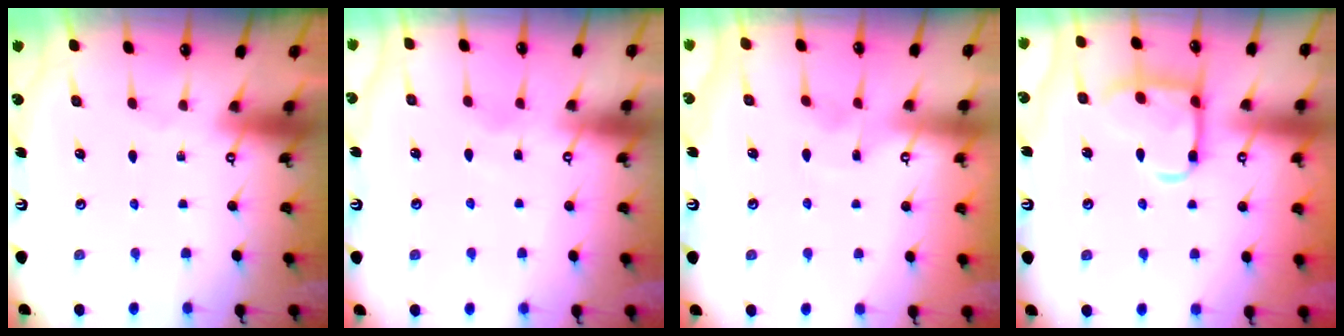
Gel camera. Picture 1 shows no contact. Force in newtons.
{"total": 3.8, "press": 3.7, "slide": 0.5}
{"total": 2.6, "press": 2.6, "slide": 0.2}
{"total": 13.8, "press": 13.7, "slide": 1.1}